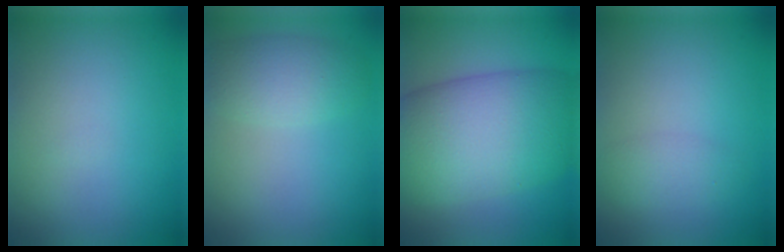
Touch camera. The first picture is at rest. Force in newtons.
{"total": 3.5, "press": 3.5, "slide": 0.3}
{"total": 13.0, "press": 13.0, "slide": 0.1}
{"total": 1.7, "press": 1.7, "slide": 0.1}